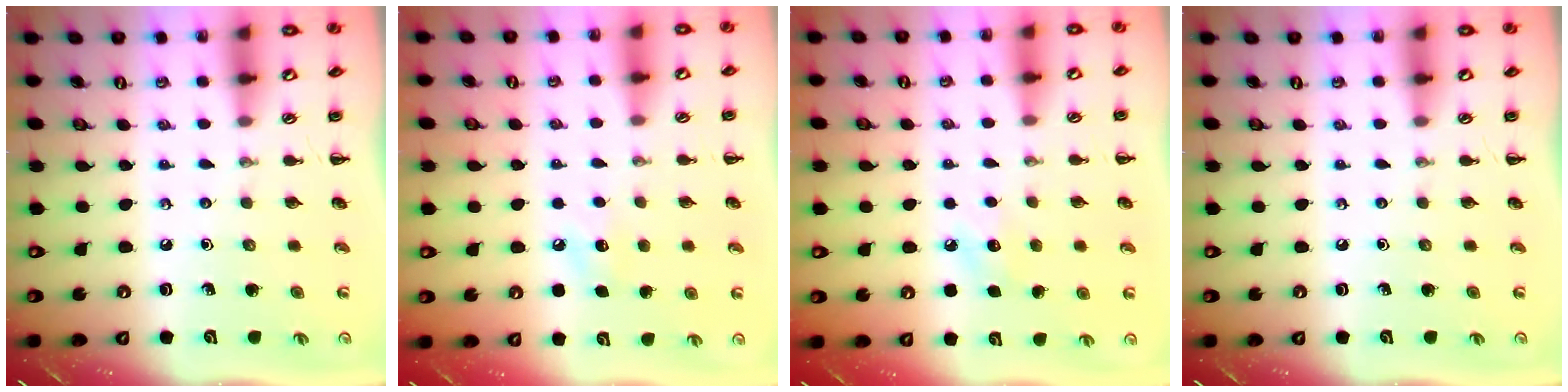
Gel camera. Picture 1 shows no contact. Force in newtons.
{"total": 6.8, "press": 6.5, "slide": 1.8}
{"total": 6.3, "press": 6.1, "slide": 1.7}
{"total": 0.0}